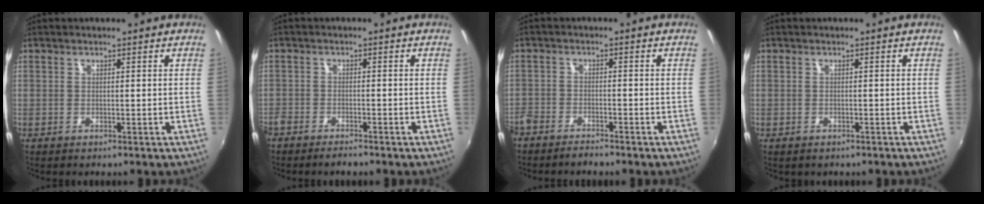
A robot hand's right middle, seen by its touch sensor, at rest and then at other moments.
{"total": 4.0, "force": [-3.6, 1.1, 1.5], "torque": [-0.047, -0.013, -0.066]}
{"total": 5.8, "force": [-5.0, 2.1, 1.9], "torque": [-0.062, -0.012, -0.092]}
{"total": 1.3, "force": [-0.9, 0.8, 0.5], "torque": [-0.013, -0.006, -0.010]}